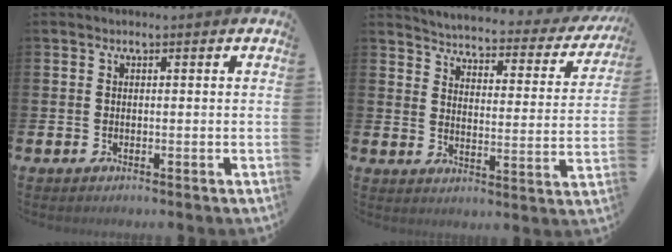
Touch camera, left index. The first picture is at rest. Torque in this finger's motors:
{"motor_torque": [0.92, -1.22, 0.40, 0.05]}